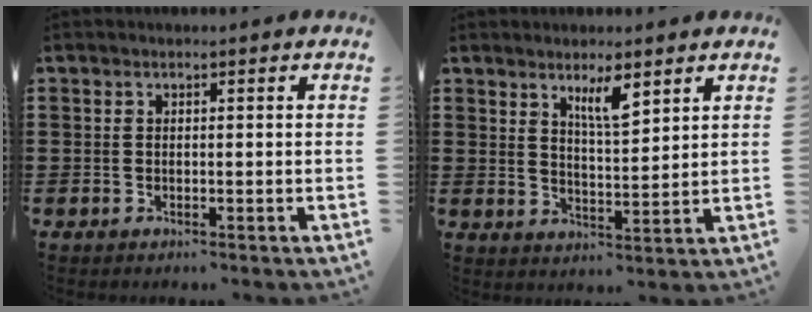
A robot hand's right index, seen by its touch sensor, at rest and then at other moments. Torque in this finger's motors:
{"motor_torque": [0.22, 0.11, 0.14, 0.04]}